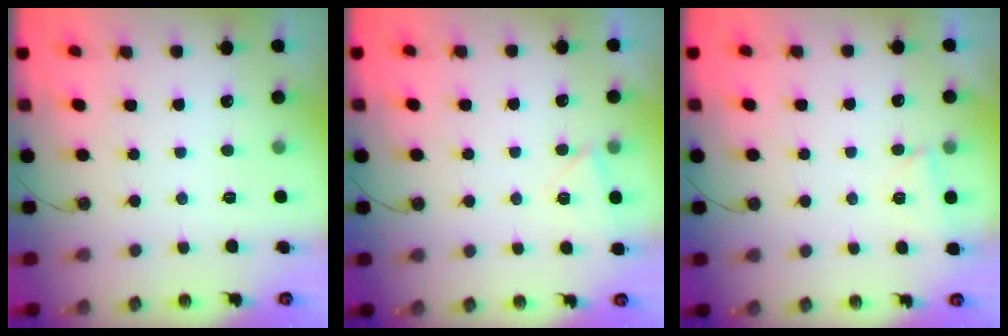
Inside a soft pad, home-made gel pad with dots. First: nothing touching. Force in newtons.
{"total": 4.9, "press": 4.1, "slide": 2.6}
{"total": 2.7, "press": 2.4, "slide": 1.2}